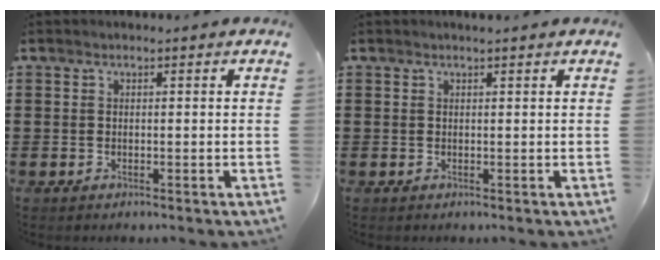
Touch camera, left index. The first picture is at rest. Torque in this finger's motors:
{"motor_torque": [0.33, -0.09, 0.11, 0.01]}